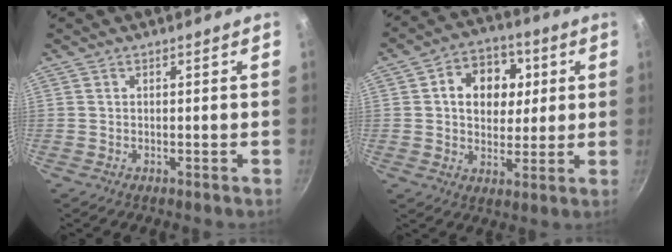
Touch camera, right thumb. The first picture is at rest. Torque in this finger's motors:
{"motor_torque": [0.03, 0.21, 0.12, 0.18, 0.04]}